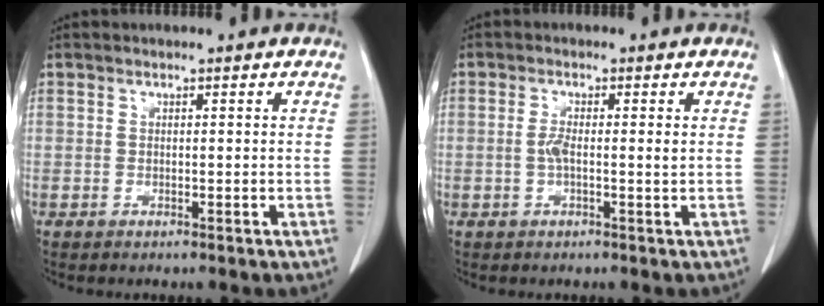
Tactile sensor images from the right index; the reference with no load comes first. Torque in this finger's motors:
{"motor_torque": [0.14, 0.04, 0.09, 0.04]}